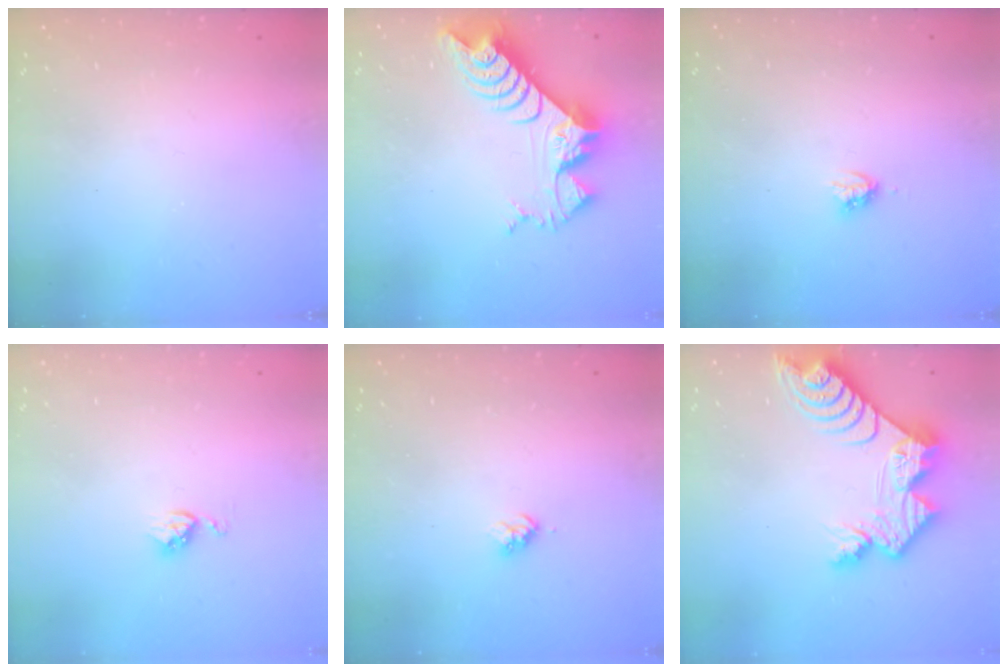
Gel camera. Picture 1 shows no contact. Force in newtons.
{"total": 10.6, "press": 10.6, "slide": 0.9}
{"total": 4.0, "press": 4.0, "slide": 0.4}
{"total": 3.7, "press": 3.7, "slide": 0.5}
{"total": 3.1, "press": 3.1, "slide": 0.4}
{"total": 13.9, "press": 13.9, "slide": 1.0}